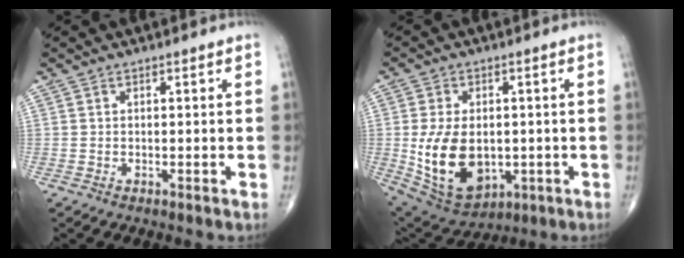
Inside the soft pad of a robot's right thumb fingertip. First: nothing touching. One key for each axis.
{"total": 15.1, "fx": -1.6, "fy": 9.7, "fz": 11.4, "tx": -0.188, "ty": -0.007, "tz": 0.000}